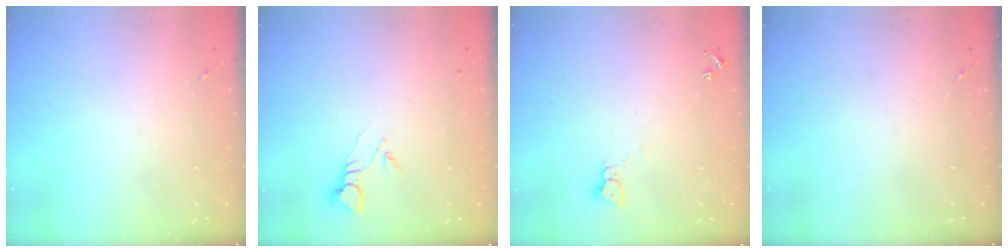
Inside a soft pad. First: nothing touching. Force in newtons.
{"total": 3.7, "press": 3.7, "slide": 0.3}
{"total": 2.3, "press": 2.3, "slide": 0.3}
{"total": 0.0}